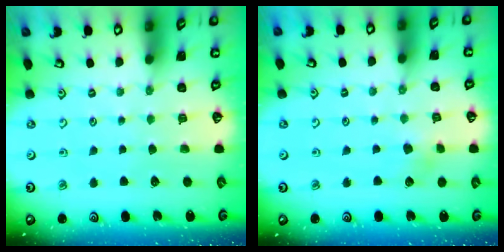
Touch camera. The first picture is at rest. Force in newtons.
{"total": 3.9, "press": 3.9, "slide": 0.4}